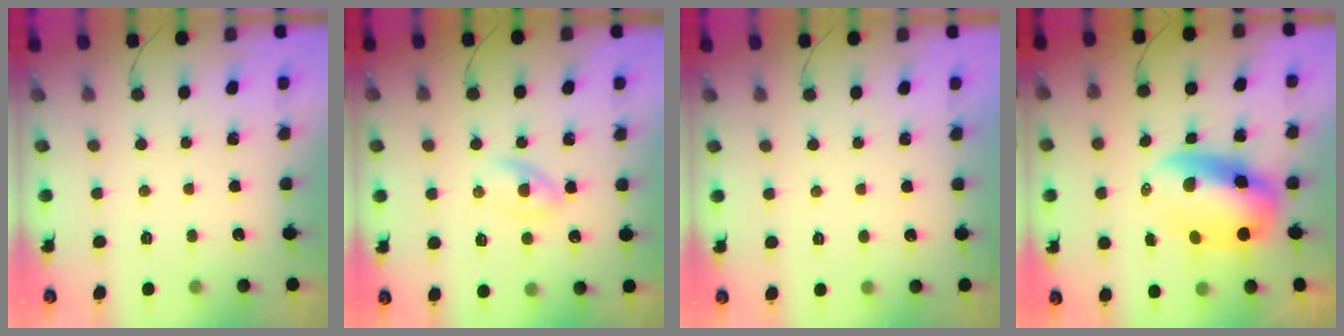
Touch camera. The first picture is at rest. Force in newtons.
{"total": 2.5, "press": 2.2, "slide": 1.2}
{"total": 1.0, "press": 1.0, "slide": 0.2}
{"total": 9.8, "press": 9.6, "slide": 2.4}